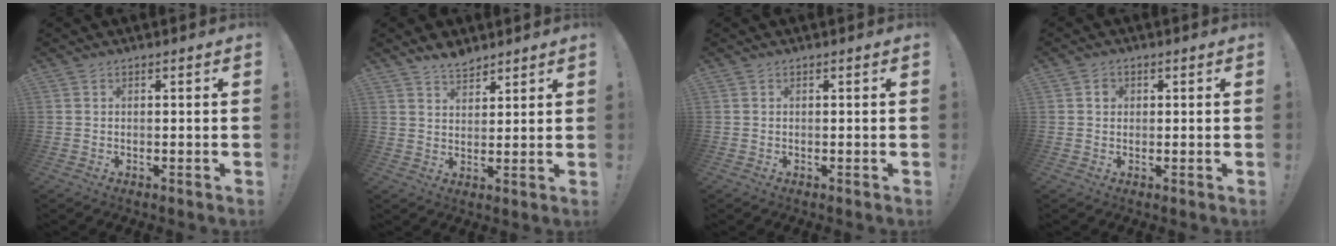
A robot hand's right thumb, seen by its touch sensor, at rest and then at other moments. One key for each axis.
{"total": 5.4, "fx": 4.7, "fy": 2.1, "fz": 1.5, "tx": -0.021, "ty": -0.032, "tz": 0.087}
{"total": 0.0}
{"total": 1.7, "fx": 0.2, "fy": 1.6, "fz": 0.7, "tx": 0.002, "ty": -0.001, "tz": 0.000}